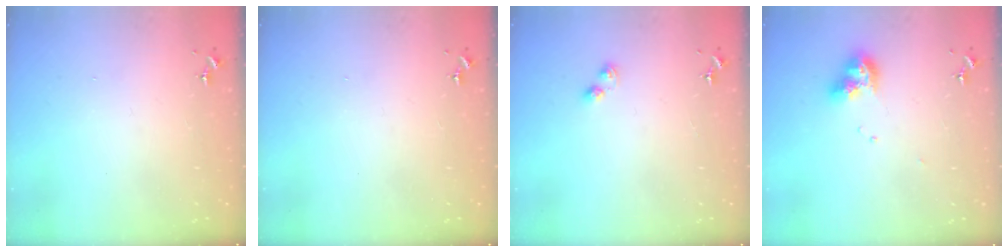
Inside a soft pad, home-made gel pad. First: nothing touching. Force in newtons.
{"total": 0.0}
{"total": 2.9, "press": 2.8, "slide": 0.5}
{"total": 9.7, "press": 9.6, "slide": 1.1}